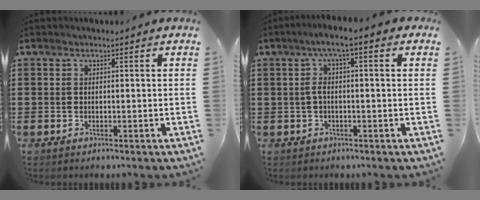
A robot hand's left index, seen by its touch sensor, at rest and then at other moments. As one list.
[{"total": 3.9, "force": [-0.4, 0.4, 3.9], "torque": [-0.085, 0.000, -0.016]}]